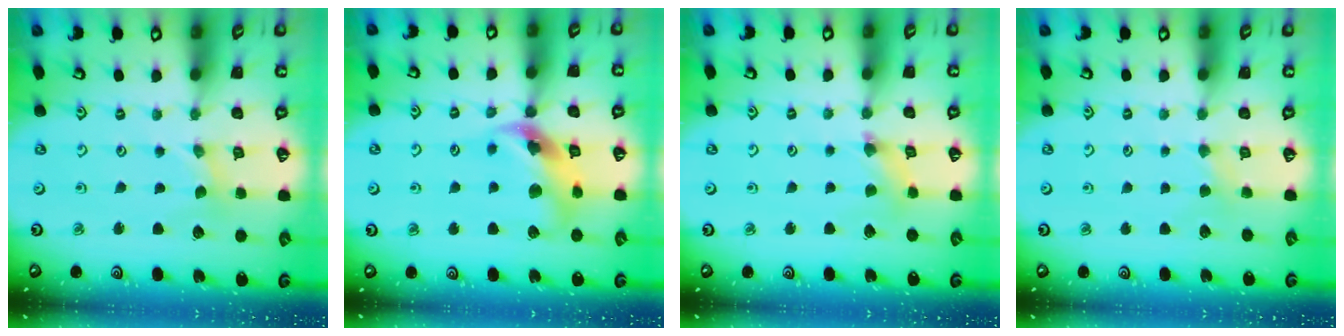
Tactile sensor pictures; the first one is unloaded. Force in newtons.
{"total": 13.5, "press": 13.4, "slide": 1.8}
{"total": 3.3, "press": 3.3, "slide": 0.3}
{"total": 2.4, "press": 2.3, "slide": 0.3}